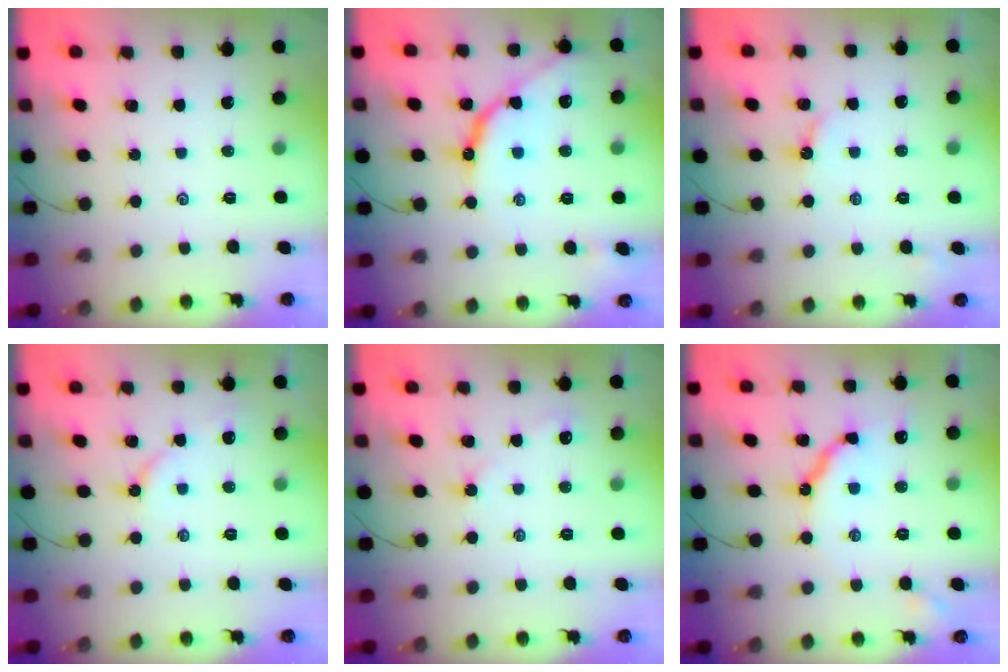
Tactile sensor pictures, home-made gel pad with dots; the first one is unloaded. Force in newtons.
{"total": 10.9, "press": 10.8, "slide": 1.1}
{"total": 2.9, "press": 2.9, "slide": 0.2}
{"total": 4.6, "press": 4.5, "slide": 0.6}
{"total": 3.1, "press": 3.1, "slide": 0.6}
{"total": 9.7, "press": 9.6, "slide": 1.0}